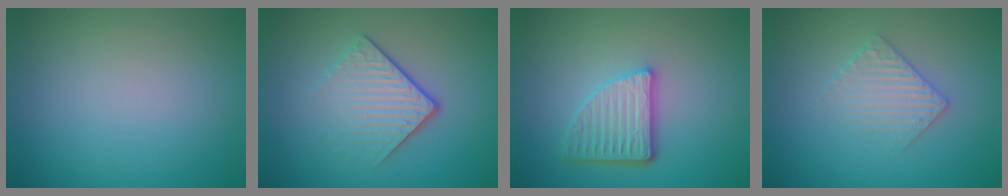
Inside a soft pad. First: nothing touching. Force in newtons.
{"total": 4.2, "press": 2.9, "slide": 3.1}
{"total": 4.6, "press": 3.5, "slide": 3.0}
{"total": 2.5, "press": 2.4, "slide": 0.5}